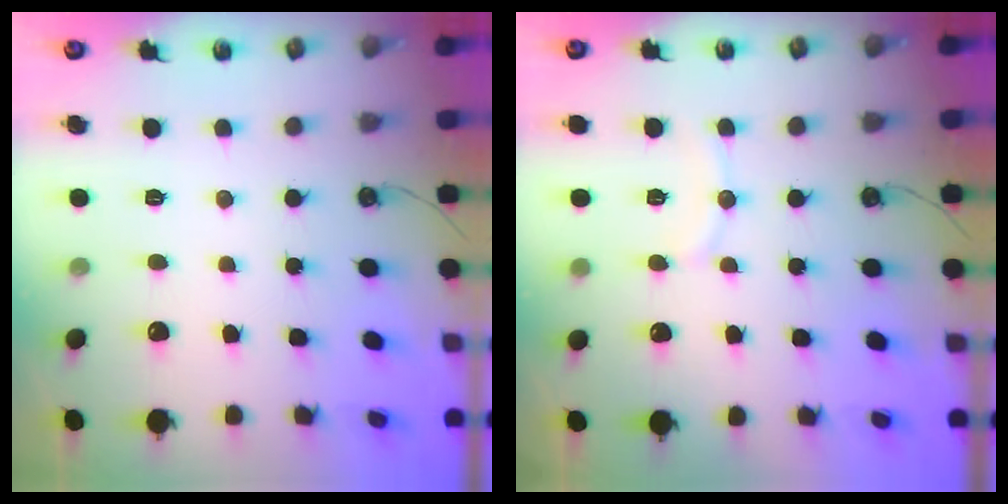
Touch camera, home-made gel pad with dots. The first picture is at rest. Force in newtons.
{"total": 6.3, "press": 6.2, "slide": 0.8}